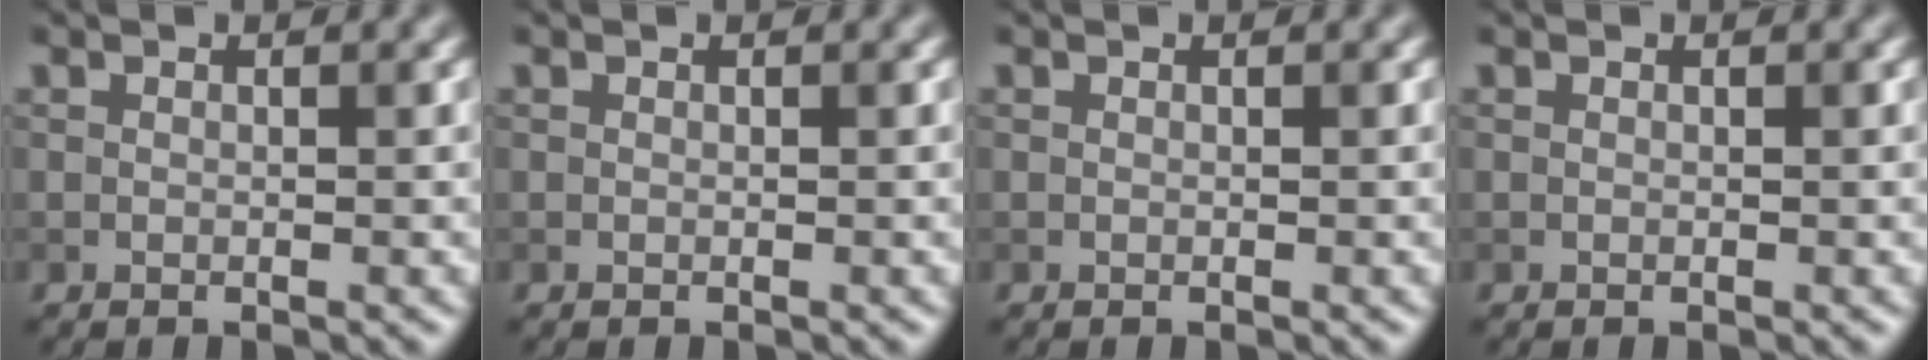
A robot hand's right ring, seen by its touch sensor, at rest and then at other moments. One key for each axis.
{"total": 0.0}
{"total": 0.0}
{"total": 0.0}